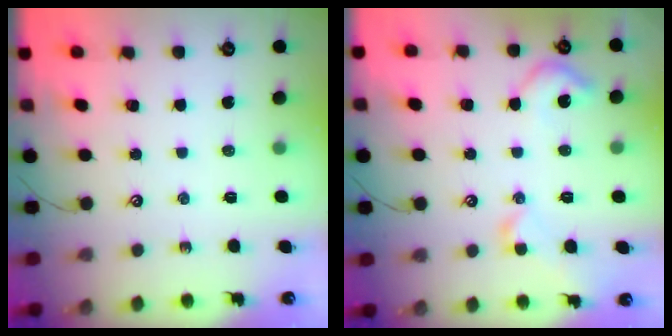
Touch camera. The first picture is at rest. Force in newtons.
{"total": 6.4, "press": 6.3, "slide": 1.0}